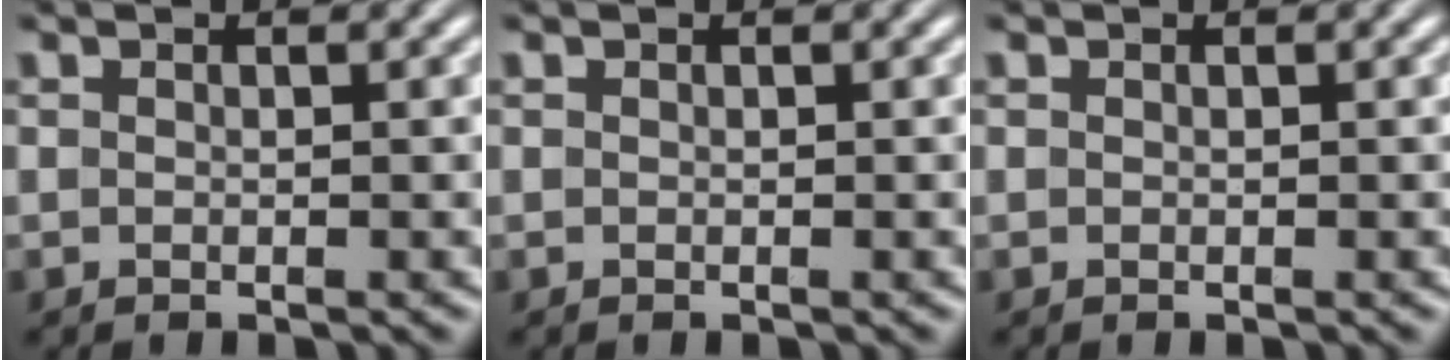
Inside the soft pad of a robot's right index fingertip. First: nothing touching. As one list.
[{"total": 0.0}, {"total": 0.0}]